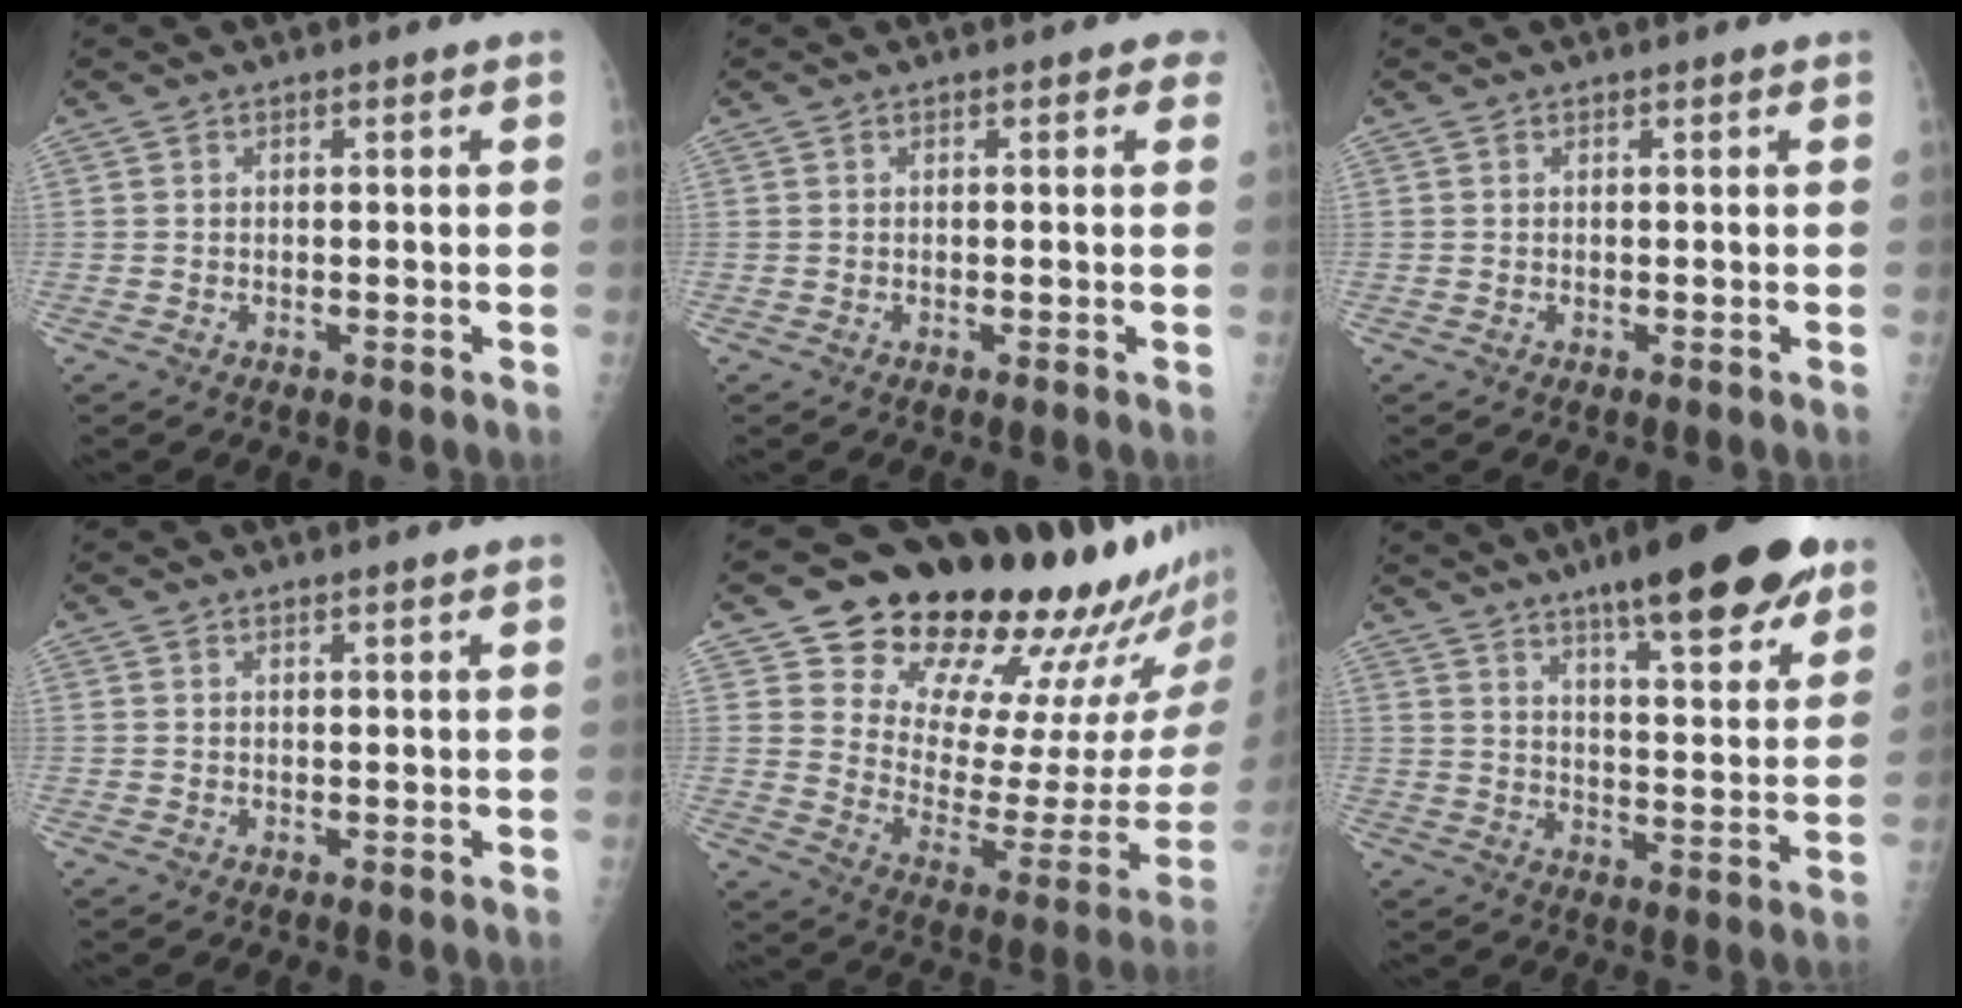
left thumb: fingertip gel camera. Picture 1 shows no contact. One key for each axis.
{"total": 1.2, "fx": 0.6, "fy": 0.8, "fz": 0.8, "tx": 0.007, "ty": 0.002, "tz": -0.001}
{"total": 0.0}
{"total": 0.9, "fx": 0.8, "fy": 0.0, "fz": 0.5, "tx": -0.006, "ty": 0.000, "tz": 0.013}
{"total": 26.7, "fx": 21.6, "fy": 7.5, "fz": 13.9, "tx": -0.161, "ty": -0.156, "tz": 0.303}
{"total": 21.0, "fx": 13.8, "fy": 5.0, "fz": 15.0, "tx": -0.187, "ty": -0.050, "tz": 0.200}